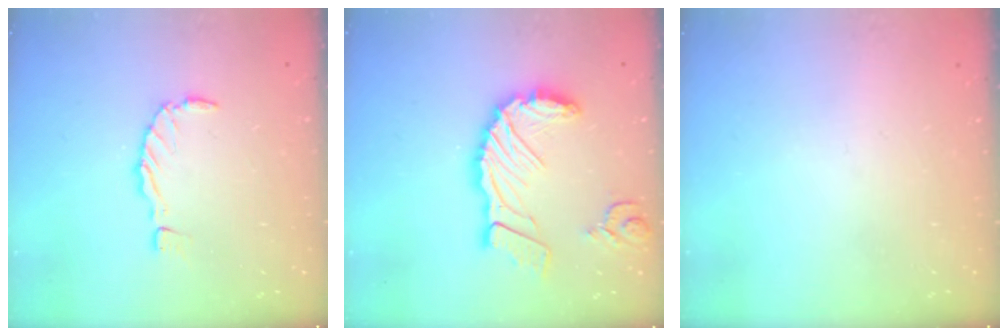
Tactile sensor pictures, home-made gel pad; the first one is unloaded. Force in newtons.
{"total": 18.1, "press": 17.9, "slide": 2.4}
{"total": 0.0}